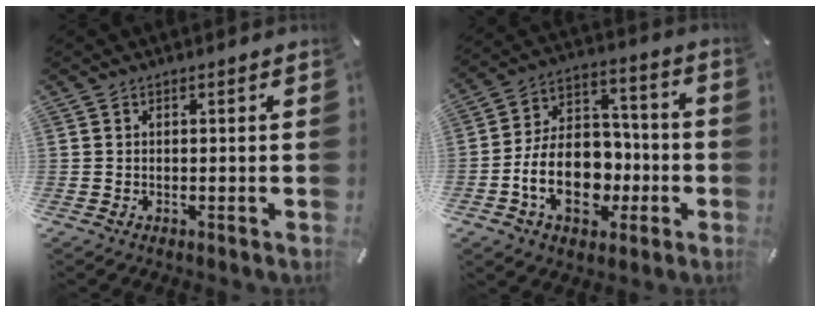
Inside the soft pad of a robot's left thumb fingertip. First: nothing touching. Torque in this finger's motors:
{"motor_torque": [-0.18, 1.52, 1.11, 0.97, 0.18]}